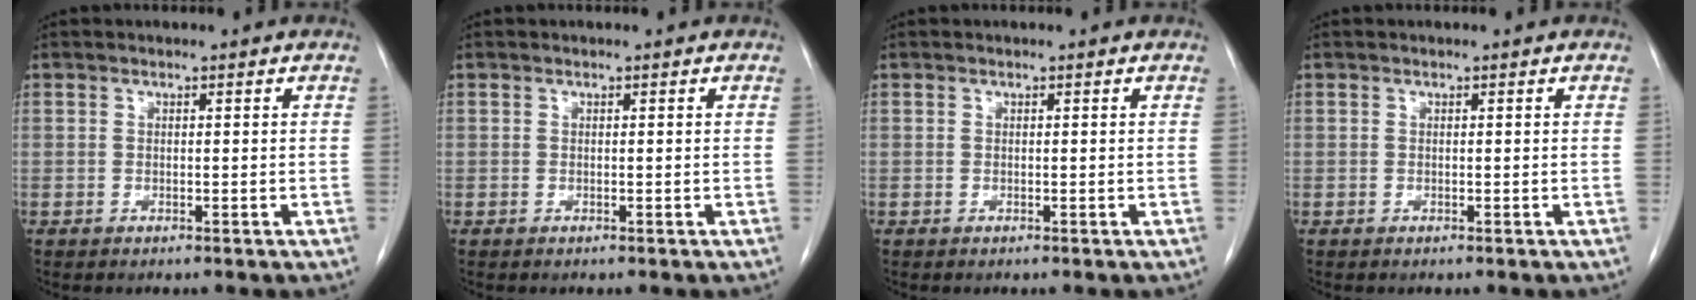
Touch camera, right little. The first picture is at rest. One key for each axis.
{"total": 0.0}
{"total": 0.0}
{"total": 0.0}